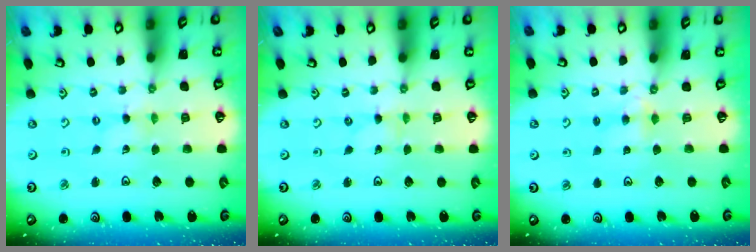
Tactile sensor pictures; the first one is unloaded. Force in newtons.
{"total": 0.0}
{"total": 3.5, "press": 3.4, "slide": 0.4}